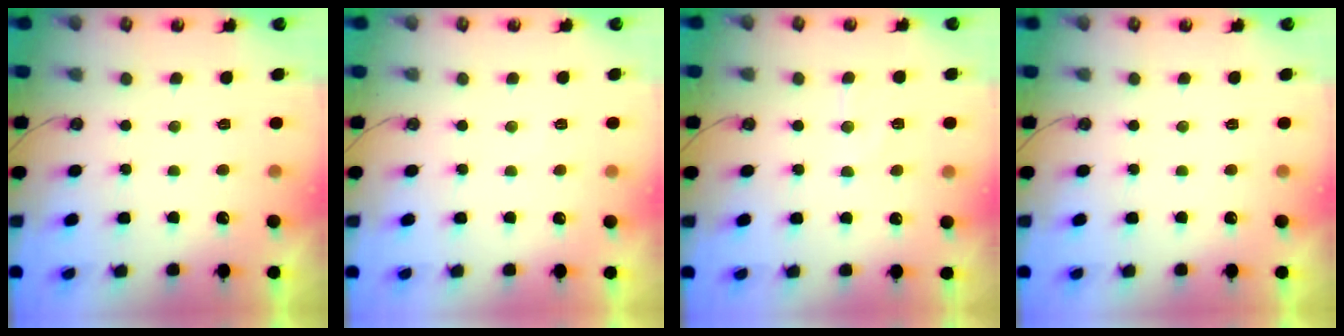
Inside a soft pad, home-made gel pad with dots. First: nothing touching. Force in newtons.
{"total": 1.8, "press": 1.7, "slide": 0.3}
{"total": 7.1, "press": 7.1, "slide": 0.5}
{"total": 0.0}